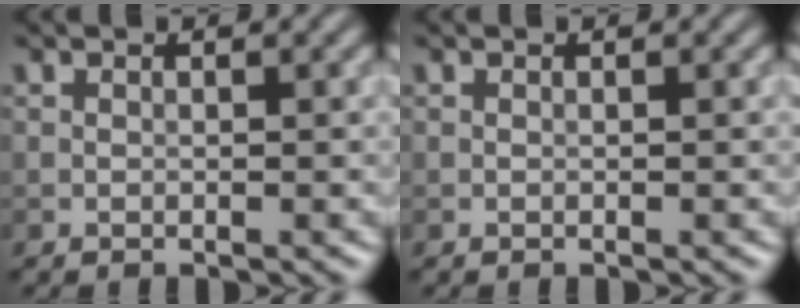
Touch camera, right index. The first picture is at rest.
{"total": 0.0}